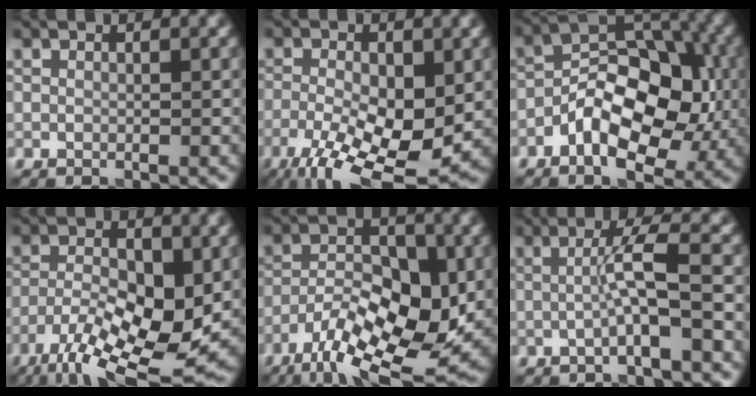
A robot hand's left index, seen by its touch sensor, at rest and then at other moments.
{"total": 10.2, "force": [-4.0, 3.9, 8.5], "torque": [-0.159, -0.017, -0.067]}
{"total": 9.3, "force": [-2.8, 5.2, 7.2], "torque": [-0.103, 0.011, -0.056]}
{"total": 11.1, "force": [-5.0, 4.1, 8.9], "torque": [-0.156, -0.016, -0.088]}
{"total": 11.9, "force": [-6.2, 5.0, 8.8], "torque": [-0.143, -0.006, -0.109]}
{"total": 3.6, "force": [-0.6, 0.3, 3.5], "torque": [-0.061, 0.009, -0.015]}